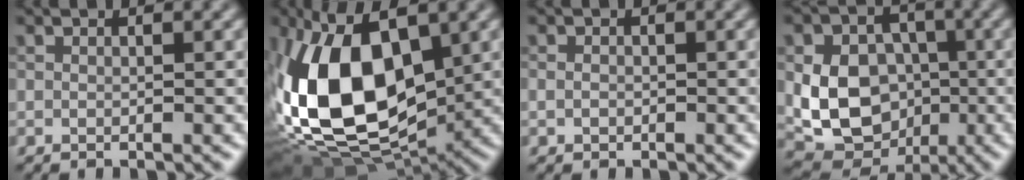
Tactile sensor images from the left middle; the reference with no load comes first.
{"total": 16.3, "force": [0.4, 9.1, 13.5], "torque": [-0.265, 0.007, -0.016]}
{"total": 0.7, "force": [-0.2, 0.6, 0.3], "torque": [-0.005, -0.001, -0.006]}
{"total": 10.1, "force": [-1.2, 8.2, 5.7], "torque": [-0.086, -0.009, -0.028]}